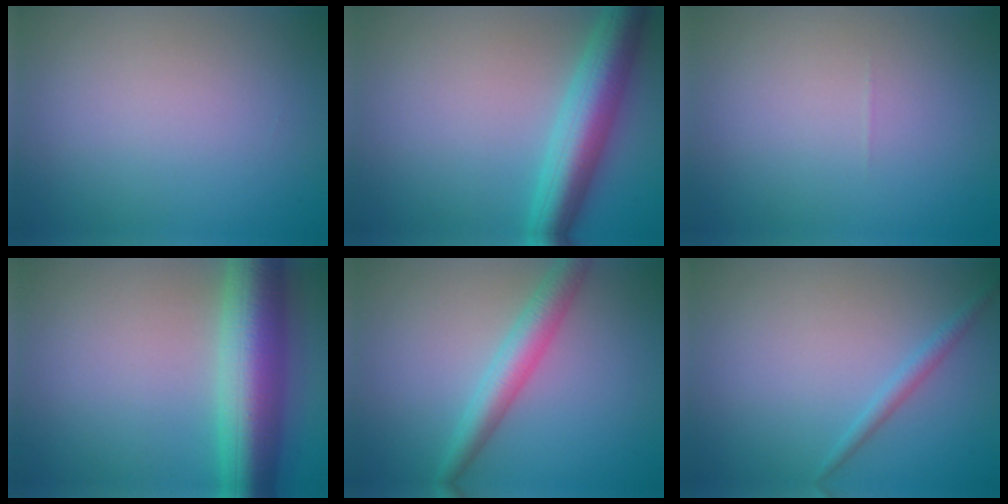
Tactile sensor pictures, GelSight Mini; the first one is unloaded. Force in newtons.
{"total": 6.7, "press": 6.7, "slide": 0.3}
{"total": 0.0}
{"total": 9.8, "press": 9.8, "slide": 0.1}
{"total": 3.6, "press": 3.6, "slide": 0.1}
{"total": 1.3, "press": 1.3, "slide": 0.0}